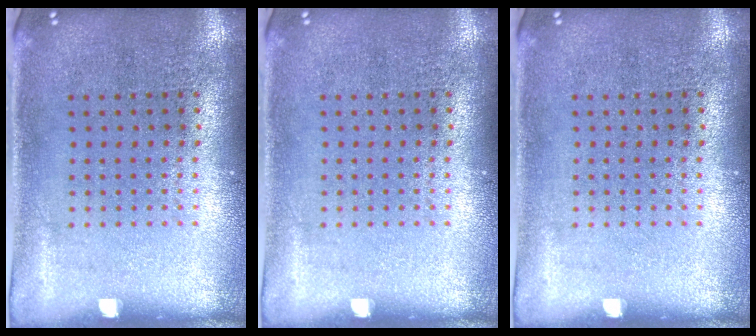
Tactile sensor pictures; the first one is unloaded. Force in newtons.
{"total": 0.0}
{"total": 0.0}